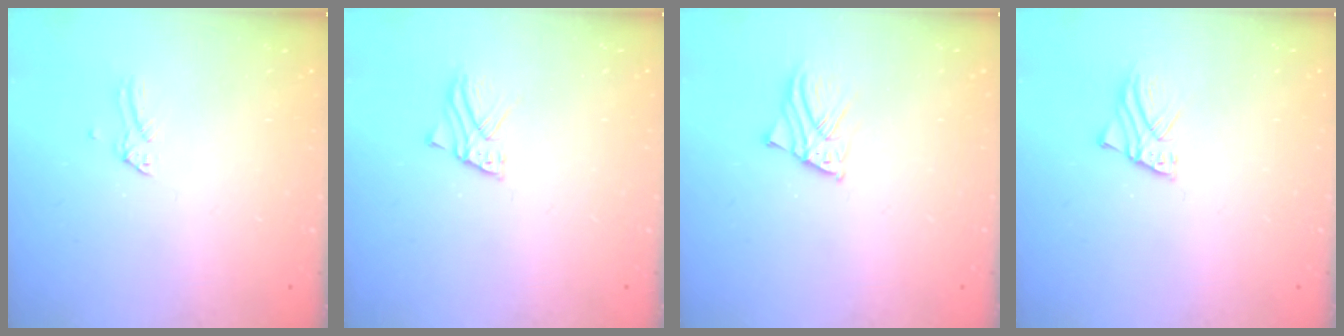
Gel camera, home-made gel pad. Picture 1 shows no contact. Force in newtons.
{"total": 2.8, "press": 2.8, "slide": 0.2}
{"total": 2.2, "press": 2.2, "slide": 0.1}
{"total": 1.7, "press": 1.7, "slide": 0.1}